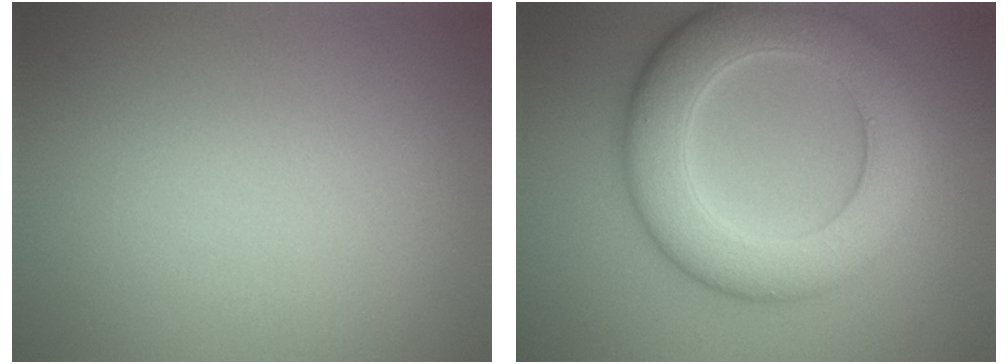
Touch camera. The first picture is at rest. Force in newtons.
{"total": 8.7, "press": 8.7, "slide": 0.2}